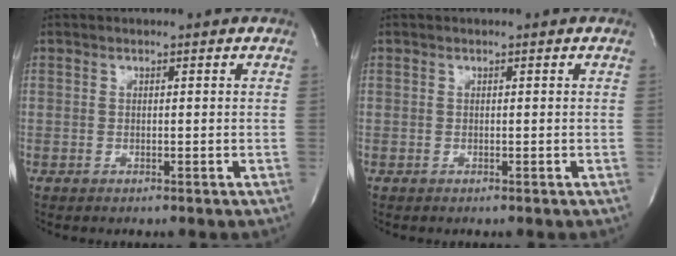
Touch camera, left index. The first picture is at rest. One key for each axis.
{"total": 0.0}